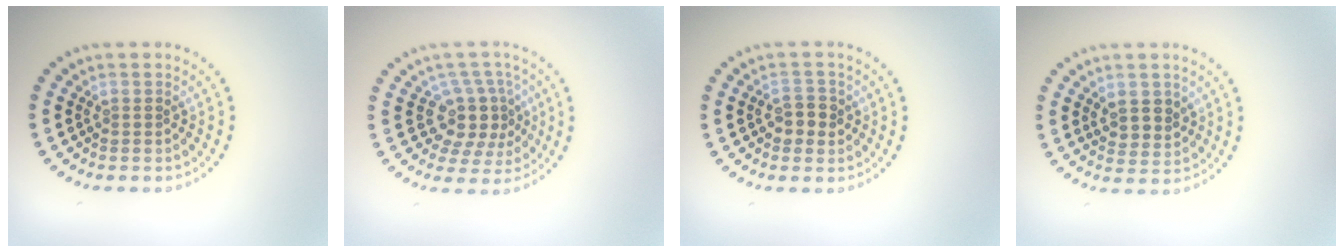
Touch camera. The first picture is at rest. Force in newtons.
{"total": 3.9, "press": 3.1, "slide": 2.3}
{"total": 2.2, "press": 2.2, "slide": 0.3}
{"total": 2.4, "press": 2.3, "slide": 0.9}